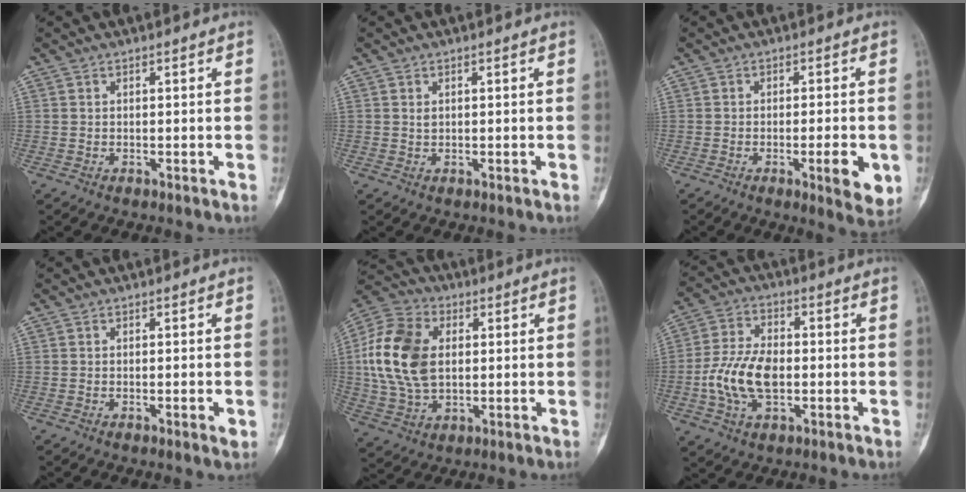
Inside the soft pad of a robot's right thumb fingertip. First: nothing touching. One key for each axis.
{"total": 0.7, "fx": 0.3, "fy": 0.5, "fz": 0.5, "tx": -0.005, "ty": 0.002, "tz": 0.006}
{"total": 7.2, "fx": -2.0, "fy": 1.8, "fz": 6.7, "tx": -0.086, "ty": -0.007, "tz": -0.024}
{"total": 1.9, "fx": -0.4, "fy": 0.4, "fz": 1.8, "tx": -0.031, "ty": -0.005, "tz": -0.007}
{"total": 16.8, "fx": 1.9, "fy": 11.3, "fz": 12.4, "tx": -0.239, "ty": 0.010, "tz": 0.035}
{"total": 11.7, "fx": -1.7, "fy": 6.8, "fz": 9.4, "tx": -0.183, "ty": 0.016, "tz": -0.034}